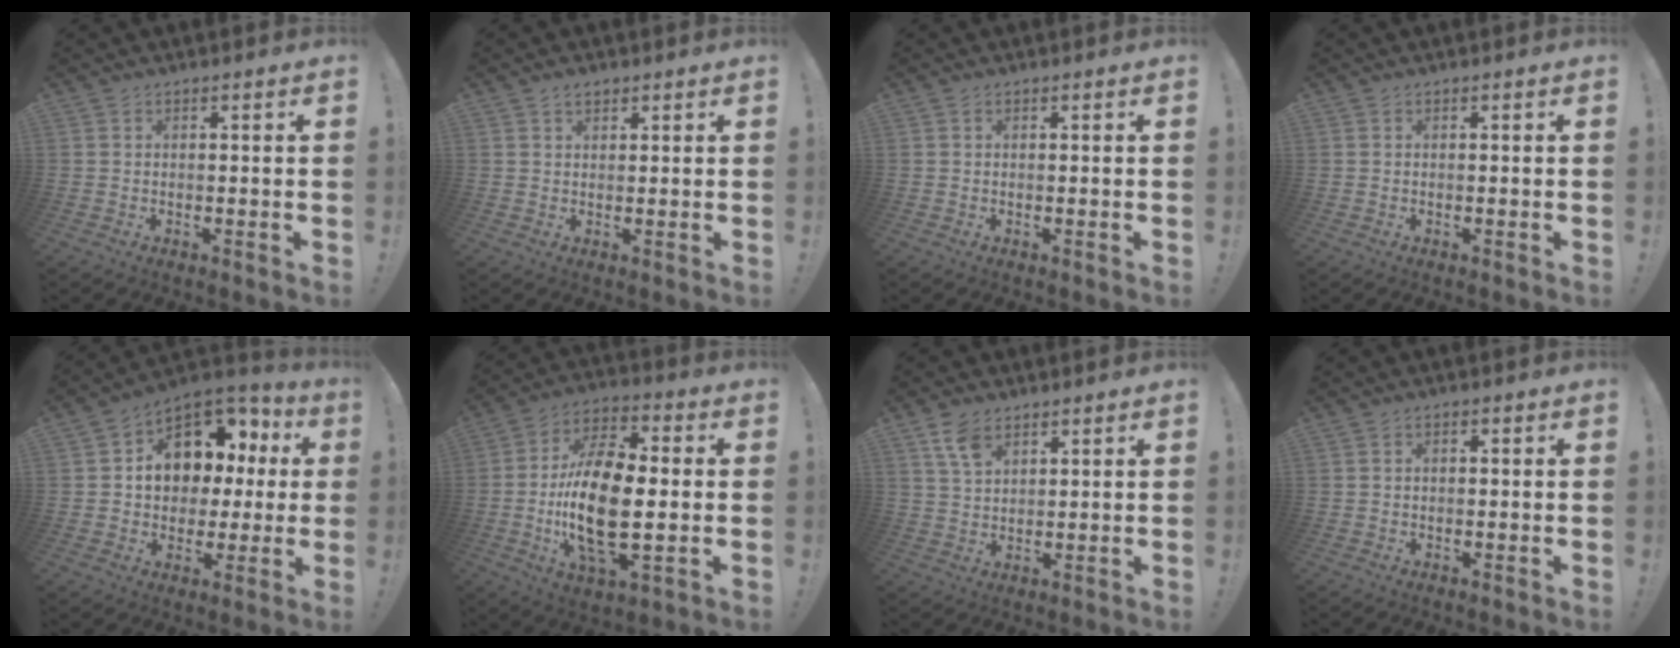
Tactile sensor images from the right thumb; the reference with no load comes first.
{"total": 2.0, "force": [1.4, 1.1, 1.0], "torque": [-0.014, -0.004, 0.024]}
{"total": 0.0}
{"total": 0.0}
{"total": 12.7, "force": [4.3, 10.0, 6.5], "torque": [-0.096, -0.031, 0.089]}
{"total": 21.1, "force": [-2.1, 10.3, 18.2], "torque": [-0.361, 0.003, -0.038]}
{"total": 6.1, "force": [3.6, 3.3, 3.6], "torque": [-0.070, -0.011, 0.070]}
{"total": 1.0, "force": [-0.3, 0.7, 0.6], "torque": [-0.016, 0.006, -0.005]}